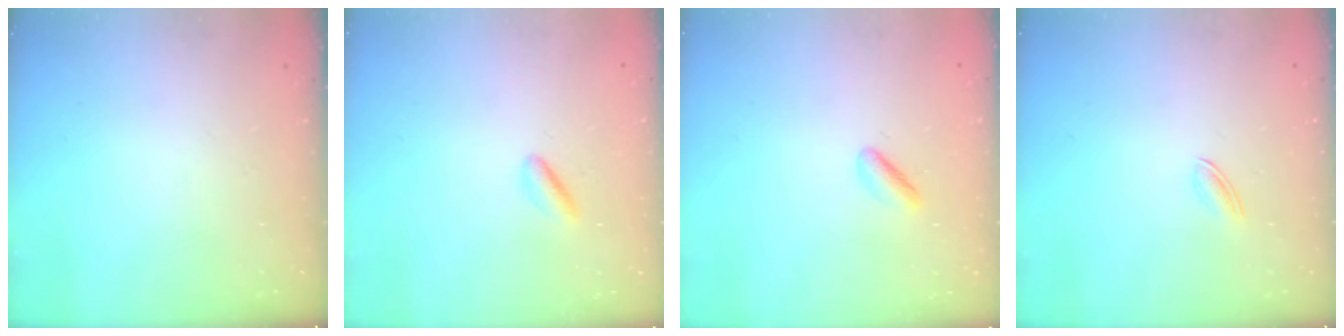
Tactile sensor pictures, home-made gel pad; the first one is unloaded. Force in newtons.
{"total": 2.6, "press": 2.5, "slide": 0.9}
{"total": 2.3, "press": 2.2, "slide": 0.8}
{"total": 2.7, "press": 2.6, "slide": 0.7}